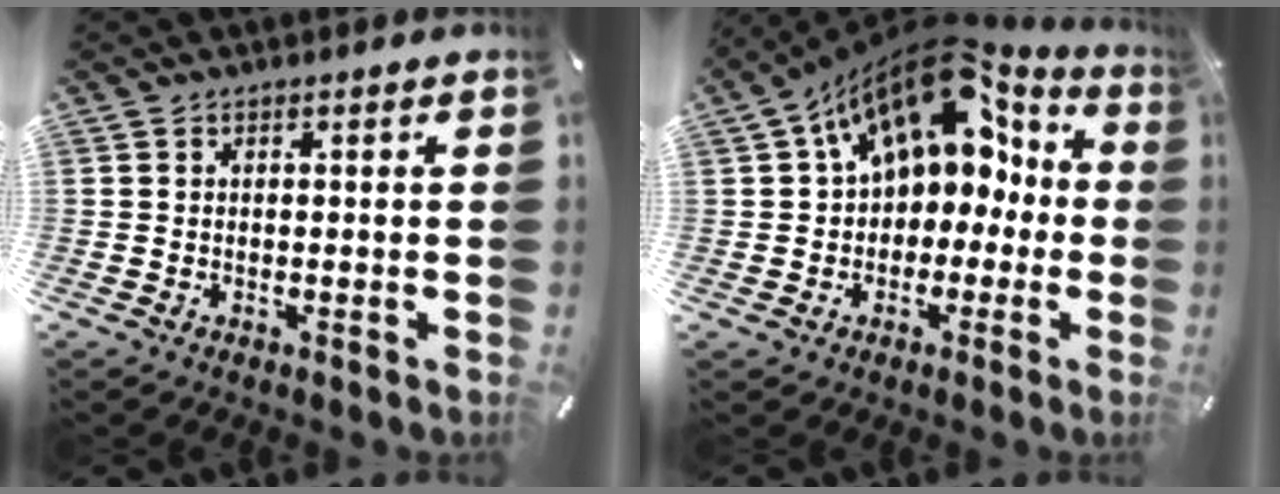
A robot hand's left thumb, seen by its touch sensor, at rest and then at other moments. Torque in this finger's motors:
{"motor_torque": [1.37, 3.63, 1.83, 0.95, 0.32]}